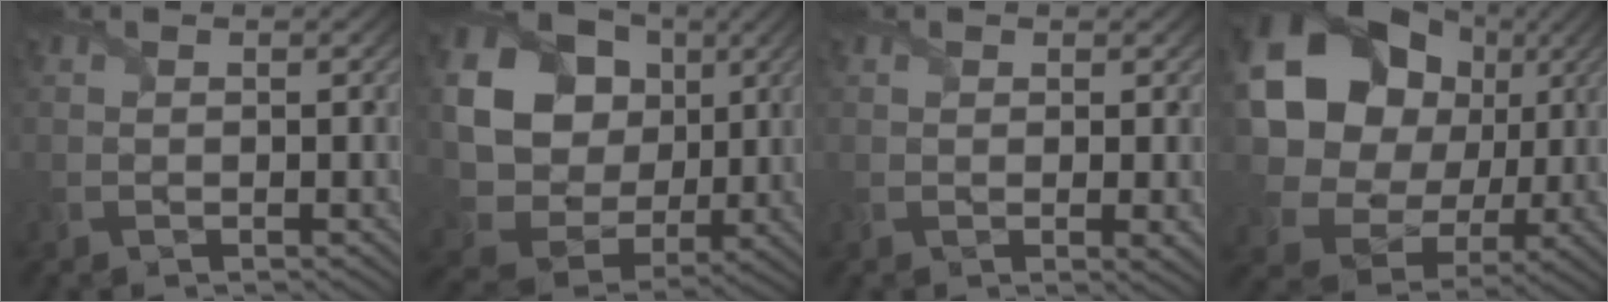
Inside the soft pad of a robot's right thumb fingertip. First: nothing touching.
{"total": 20.1, "force": [4.5, 17.4, 8.9], "torque": [-0.262, 0.013, 0.095]}
{"total": 1.4, "force": [0.1, 0.1, 1.4], "torque": [-0.027, -0.004, 0.000]}
{"total": 17.4, "force": [3.9, 14.5, 8.9], "torque": [-0.206, 0.006, 0.067]}